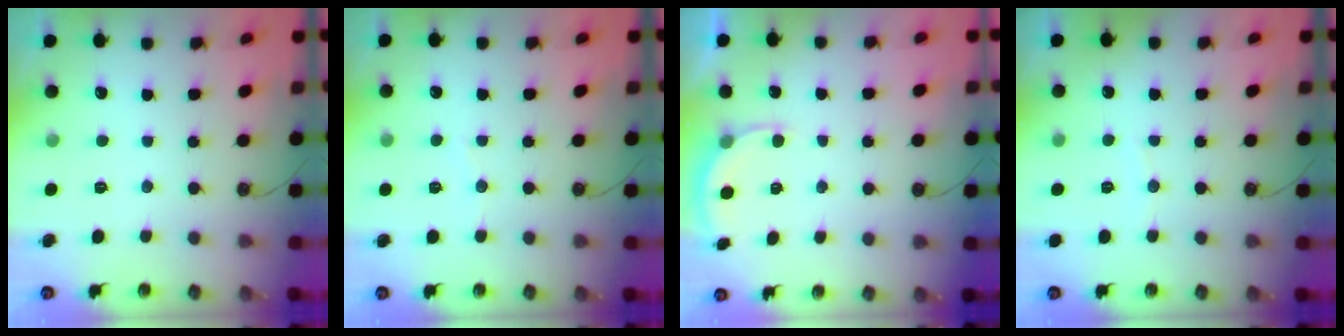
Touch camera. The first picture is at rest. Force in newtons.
{"total": 2.7, "press": 2.7, "slide": 0.3}
{"total": 2.4, "press": 2.2, "slide": 0.9}
{"total": 2.4, "press": 2.4, "slide": 0.3}